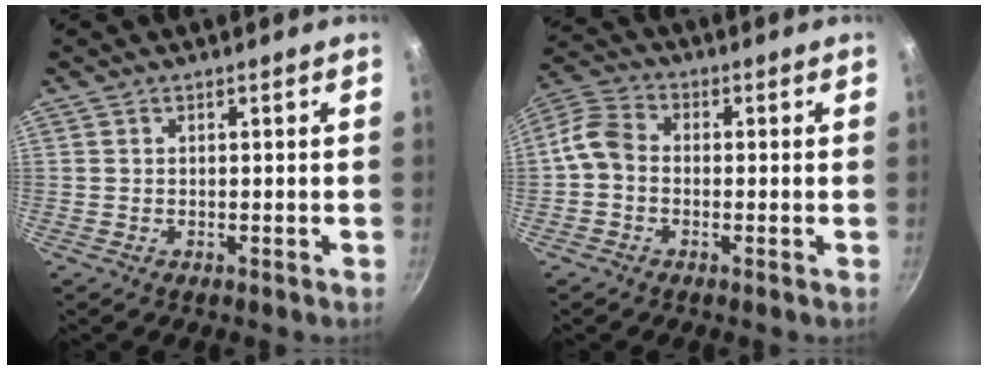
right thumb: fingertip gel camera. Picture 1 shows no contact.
{"total": 6.3, "force": [-1.3, 4.9, 3.8], "torque": [-0.071, 0.026, -0.043]}